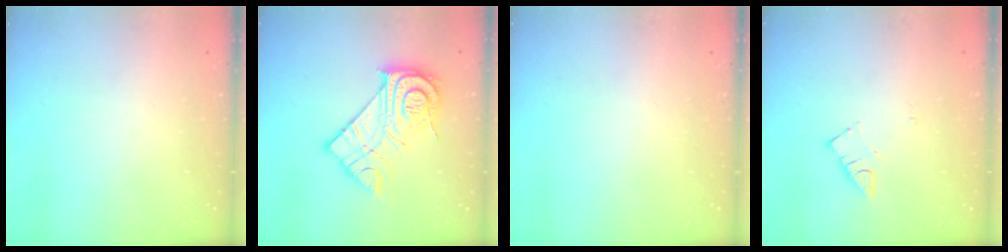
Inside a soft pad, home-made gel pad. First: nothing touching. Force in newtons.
{"total": 17.8, "press": 17.8, "slide": 1.2}
{"total": 1.8, "press": 1.8, "slide": 0.4}
{"total": 2.8, "press": 2.7, "slide": 0.3}